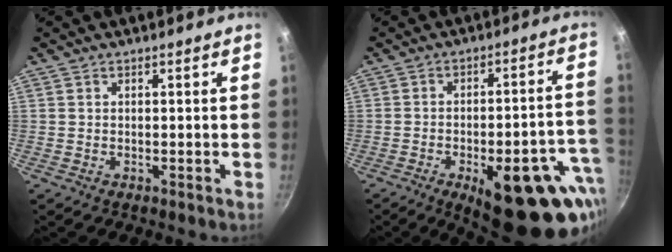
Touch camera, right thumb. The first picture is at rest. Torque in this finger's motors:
{"motor_torque": [2.68, 2.35, 1.97, -0.80, 0.46]}